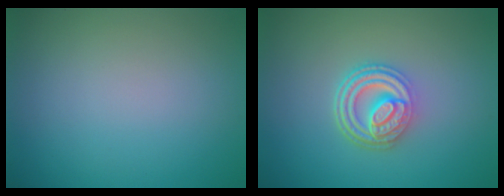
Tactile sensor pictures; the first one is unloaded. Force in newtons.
{"total": 4.9, "press": 3.6, "slide": 3.3}